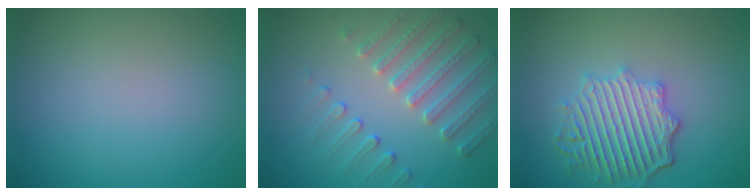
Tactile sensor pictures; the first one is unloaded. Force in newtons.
{"total": 4.0, "press": 3.7, "slide": 1.6}
{"total": 5.7, "press": 4.5, "slide": 3.5}